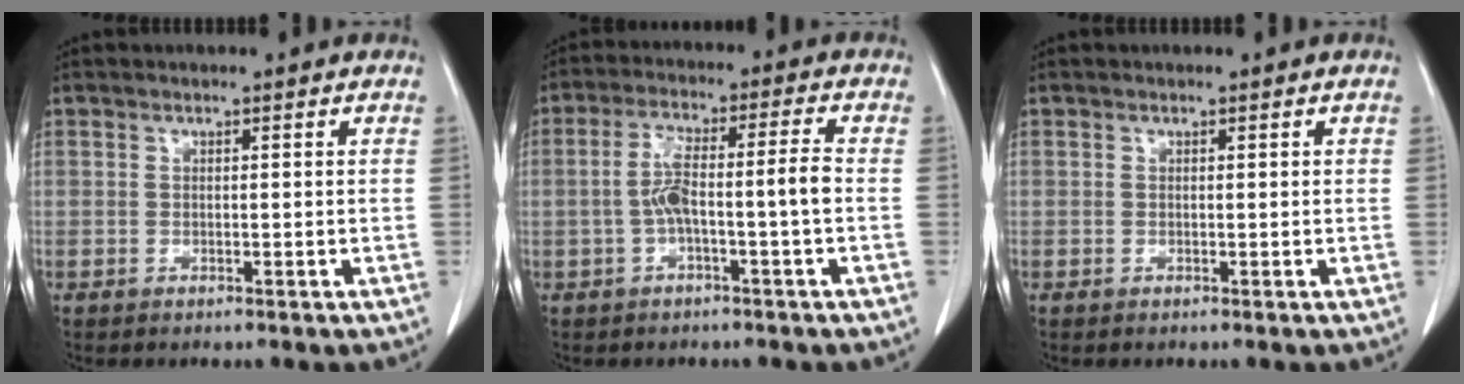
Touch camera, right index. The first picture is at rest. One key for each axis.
{"total": 6.8, "fx": -1.4, "fy": 0.3, "fz": 6.6, "tx": -0.129, "ty": 0.026, "tz": -0.023}
{"total": 0.0}